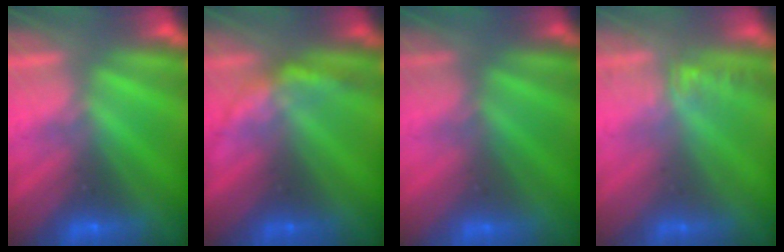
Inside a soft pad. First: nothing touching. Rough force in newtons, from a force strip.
{"total": 2.2}
{"total": 2.6}
{"total": 1.2}